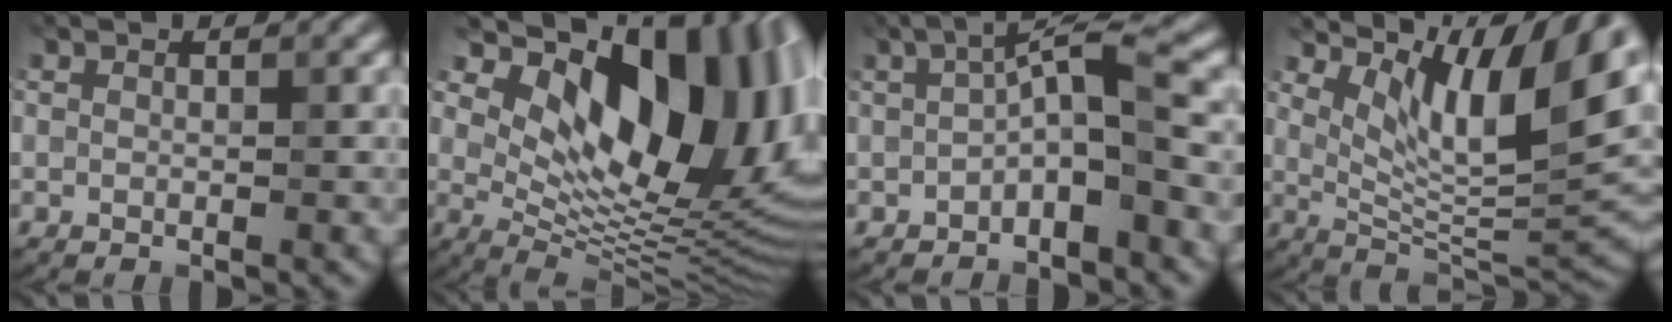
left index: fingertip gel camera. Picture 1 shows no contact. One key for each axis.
{"total": 16.7, "fx": 6.4, "fy": 8.7, "fz": 12.7, "tx": -0.158, "ty": 0.006, "tz": 0.112}
{"total": 4.2, "fx": -0.8, "fy": 0.8, "fz": 4.1, "tx": -0.077, "ty": 0.018, "tz": -0.022}
{"total": 10.9, "fx": 5.7, "fy": 4.1, "fz": 8.4, "tx": -0.124, "ty": -0.005, "tz": 0.105}